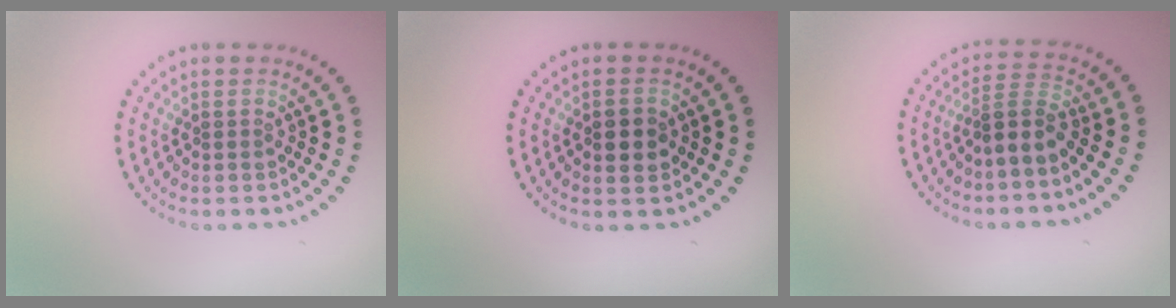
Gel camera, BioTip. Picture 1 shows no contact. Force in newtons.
{"total": 2.3, "press": 2.3, "slide": 0.2}
{"total": 2.8, "press": 2.2, "slide": 1.8}